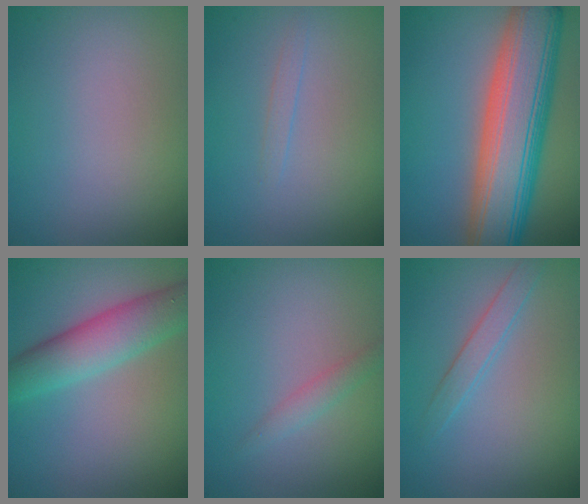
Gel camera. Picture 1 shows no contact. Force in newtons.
{"total": 0.7, "press": 0.7, "slide": 0.1}
{"total": 12.0, "press": 12.0, "slide": 0.5}
{"total": 5.5, "press": 5.5, "slide": 0.1}
{"total": 1.4, "press": 1.4, "slide": 0.0}
{"total": 1.7, "press": 1.7, "slide": 0.1}